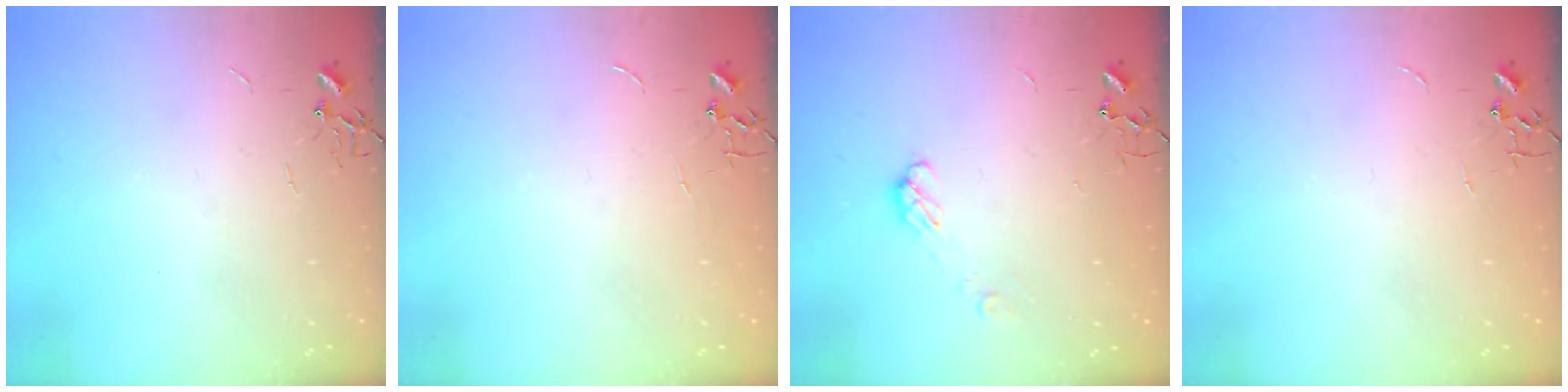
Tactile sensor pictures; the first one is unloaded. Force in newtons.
{"total": 0.0}
{"total": 4.9, "press": 4.9, "slide": 0.8}
{"total": 0.0}